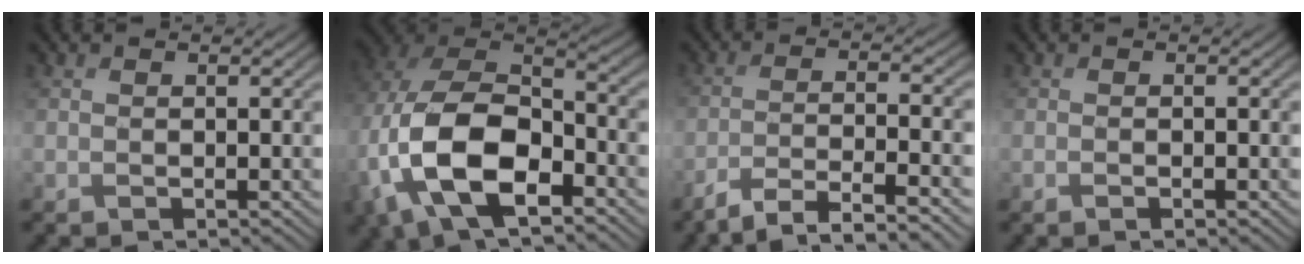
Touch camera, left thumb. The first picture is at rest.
{"total": 17.0, "force": [-5.7, 10.3, 12.2], "torque": [-0.285, -0.036, -0.100]}
{"total": 7.4, "force": [-5.7, 0.9, 4.6], "torque": [-0.062, 0.006, -0.108]}
{"total": 0.8, "force": [-0.6, 0.0, 0.4], "torque": [-0.002, -0.004, -0.015]}